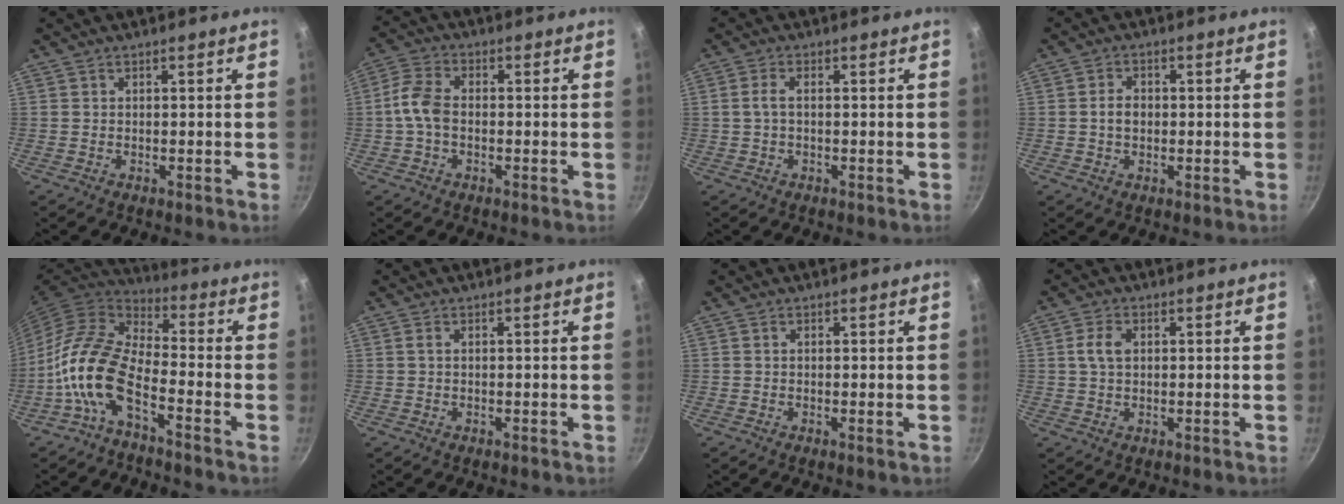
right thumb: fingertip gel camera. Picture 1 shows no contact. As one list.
[{"total": 3.8, "force": [-1.3, 2.5, 2.6], "torque": [-0.062, 0.020, -0.038]}, {"total": 2.5, "force": [0.0, 1.2, 2.1], "torque": [-0.052, 0.009, -0.004]}, {"total": 3.1, "force": [-0.2, 2.3, 2.0], "torque": [-0.024, 0.009, -0.003]}, {"total": 12.7, "force": [-5.6, 5.8, 9.8], "torque": [-0.185, 0.054, -0.124]}, {"total": 0.5, "force": [0.1, 0.1, 0.5], "torque": [-0.012, 0.002, 0.002]}, {"total": 0.5, "force": [0.0, 0.0, 0.5], "torque": [-0.009, -0.002, -0.002]}, {"total": 3.9, "force": [0.7, 2.4, 2.9], "torque": [-0.055, 0.008, 0.011]}]